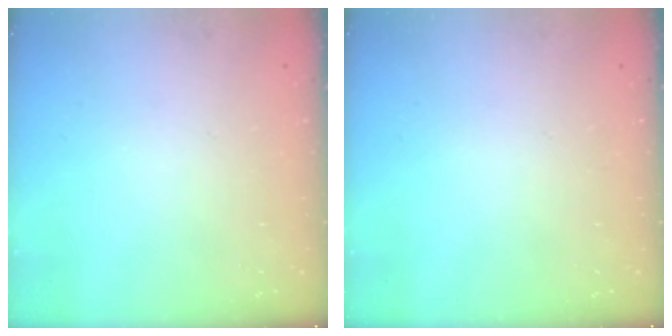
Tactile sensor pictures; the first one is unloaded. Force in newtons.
{"total": 0.0}